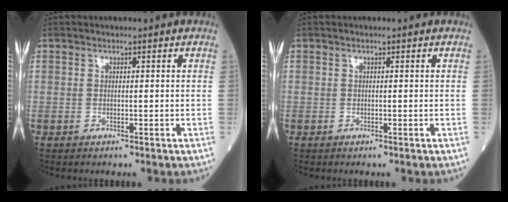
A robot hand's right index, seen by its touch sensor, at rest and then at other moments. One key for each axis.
{"total": 0.0}